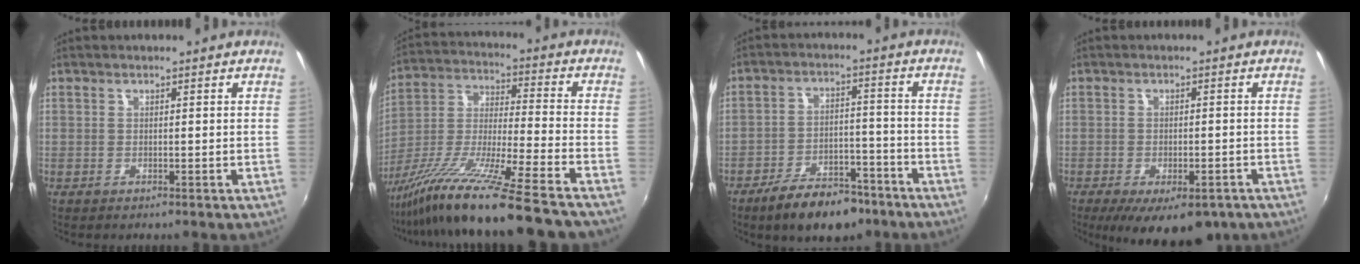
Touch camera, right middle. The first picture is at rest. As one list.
[{"total": 22.9, "force": [-18.2, -1.1, 13.8], "torque": [-0.244, -0.058, -0.315]}, {"total": 13.8, "force": [-10.1, 6.1, 7.1], "torque": [-0.133, 0.006, -0.148]}, {"total": 12.3, "force": [-7.9, 5.3, 7.8], "torque": [-0.141, -0.031, -0.105]}]